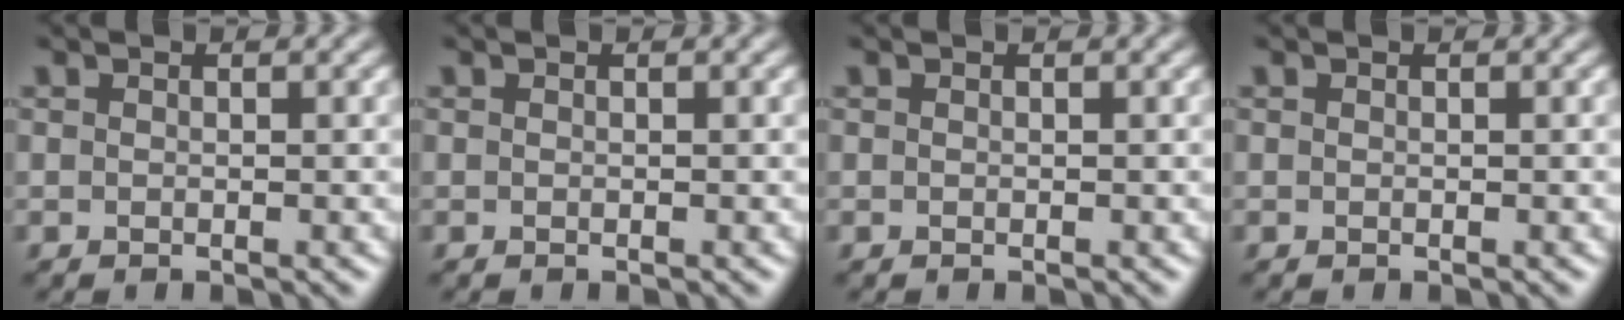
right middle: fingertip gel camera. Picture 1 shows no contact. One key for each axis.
{"total": 0.0}
{"total": 0.0}
{"total": 0.0}